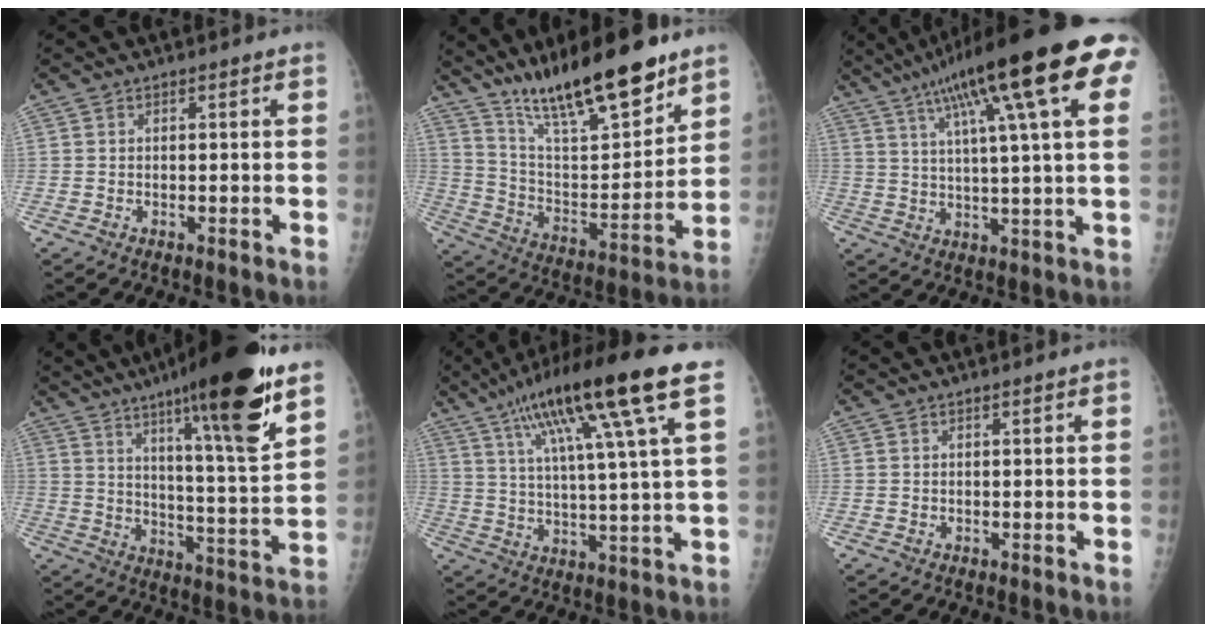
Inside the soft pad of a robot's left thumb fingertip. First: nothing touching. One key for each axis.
{"total": 21.6, "fx": 15.9, "fy": 5.3, "fz": 13.7, "tx": -0.197, "ty": -0.082, "tz": 0.279}
{"total": 24.9, "fx": 11.3, "fy": 4.5, "fz": 21.7, "tx": -0.333, "ty": 0.017, "tz": 0.160}
{"total": 22.8, "fx": 13.9, "fy": 2.8, "fz": 17.9, "tx": -0.257, "ty": -0.059, "tz": 0.216}
{"total": 19.0, "fx": 9.7, "fy": 1.0, "fz": 16.3, "tx": -0.274, "ty": -0.009, "tz": 0.159}
{"total": 0.0}